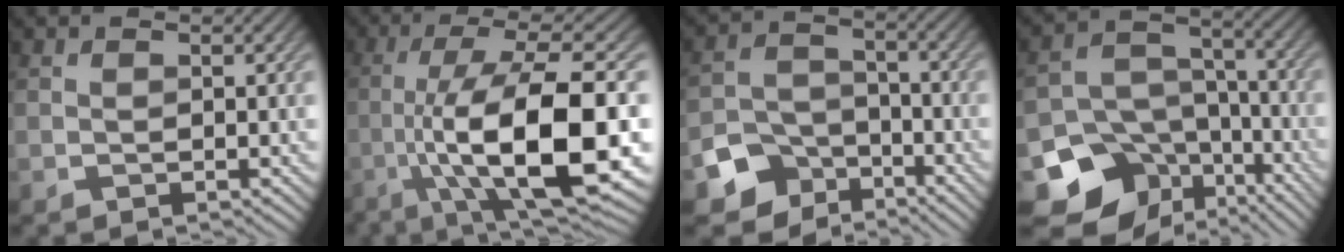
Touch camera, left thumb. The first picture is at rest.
{"total": 16.1, "force": [-3.9, 4.9, 14.9], "torque": [-0.252, 0.000, -0.063]}
{"total": 7.2, "force": [-4.7, 5.1, 2.0], "torque": [-0.050, -0.015, -0.095]}
{"total": 13.3, "force": [-7.6, 9.6, 5.3], "torque": [-0.132, -0.029, -0.116]}